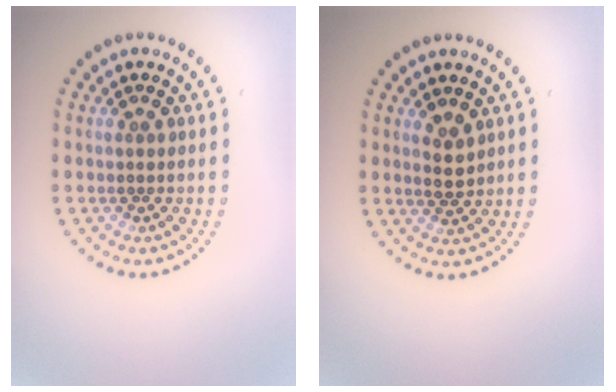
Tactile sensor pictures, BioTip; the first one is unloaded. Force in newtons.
{"total": 1.8, "press": 1.7, "slide": 0.5}